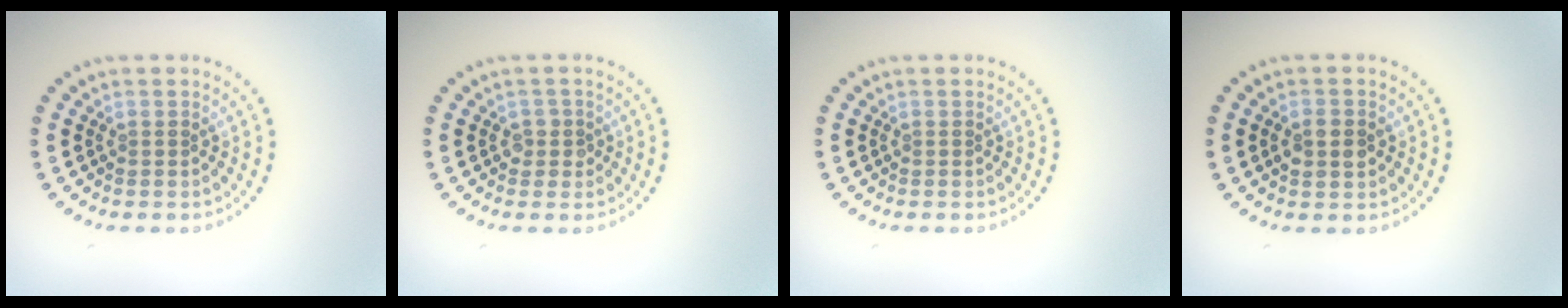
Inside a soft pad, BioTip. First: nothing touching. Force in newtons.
{"total": 1.4, "press": 1.2, "slide": 0.7}
{"total": 0.0}
{"total": 2.8, "press": 2.8, "slide": 0.1}